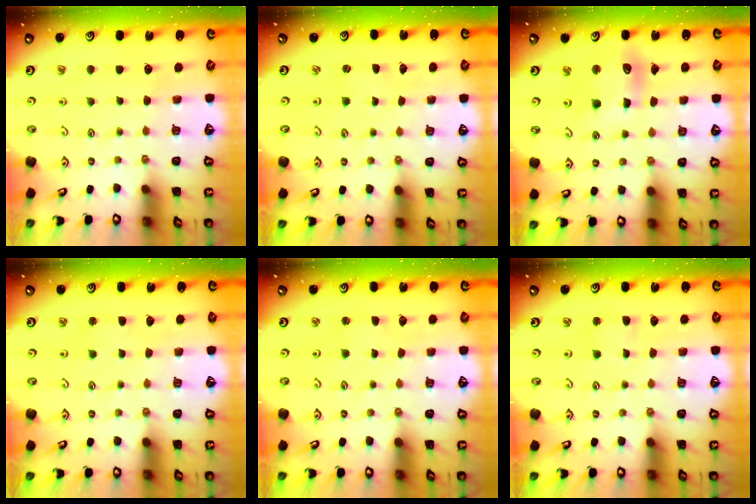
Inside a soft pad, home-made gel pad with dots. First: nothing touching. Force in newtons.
{"total": 0.6, "press": 0.6, "slide": 0.1}
{"total": 10.9, "press": 10.6, "slide": 2.3}
{"total": 2.4, "press": 2.4, "slide": 0.5}
{"total": 2.2, "press": 2.2, "slide": 0.3}
{"total": 2.9, "press": 2.9, "slide": 0.3}